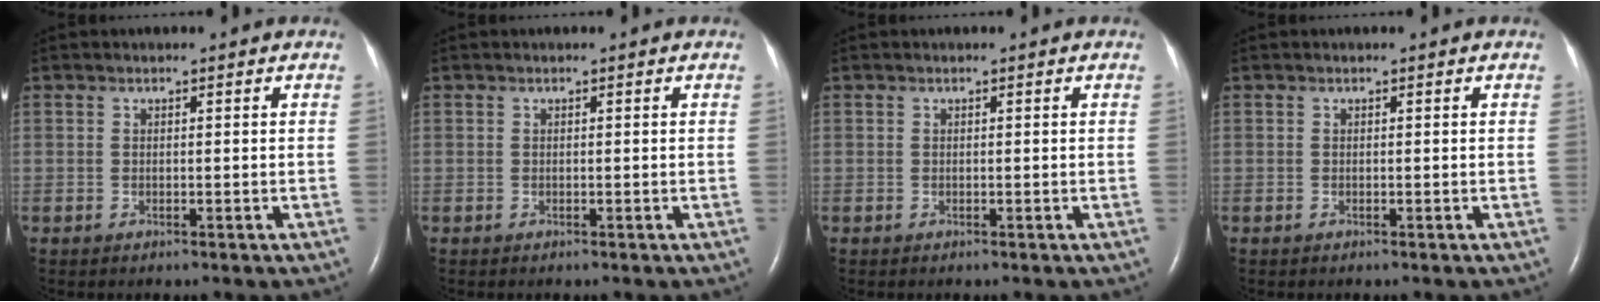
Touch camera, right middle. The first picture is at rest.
{"total": 0.0}
{"total": 0.0}
{"total": 0.0}